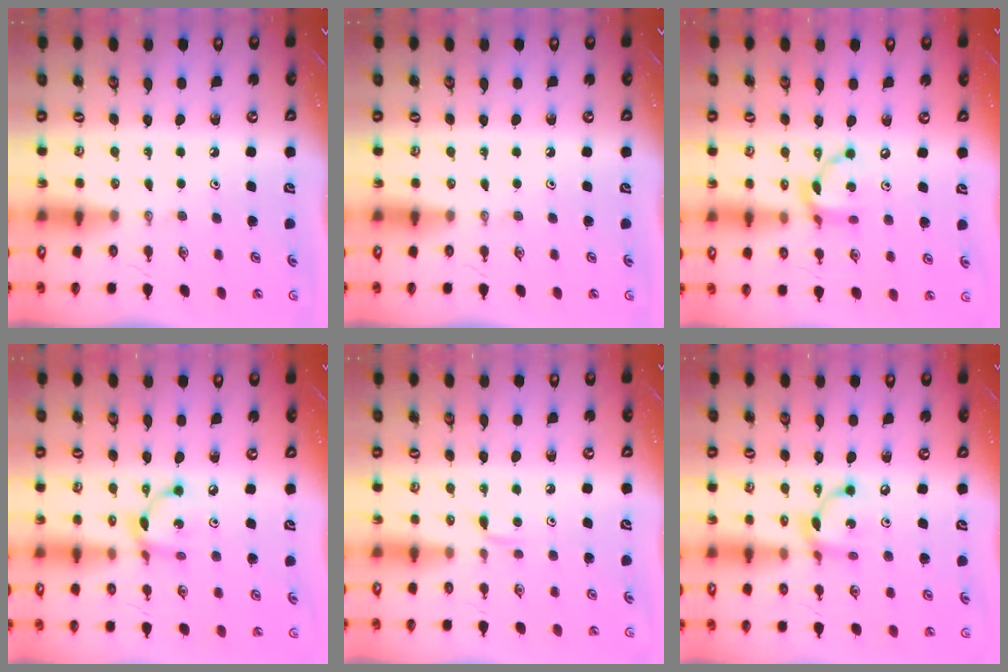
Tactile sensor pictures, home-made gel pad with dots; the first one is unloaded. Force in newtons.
{"total": 0.0}
{"total": 11.7, "press": 11.7, "slide": 0.9}
{"total": 8.8, "press": 8.8, "slide": 0.5}
{"total": 4.2, "press": 4.2, "slide": 0.4}
{"total": 9.2, "press": 9.2, "slide": 0.3}